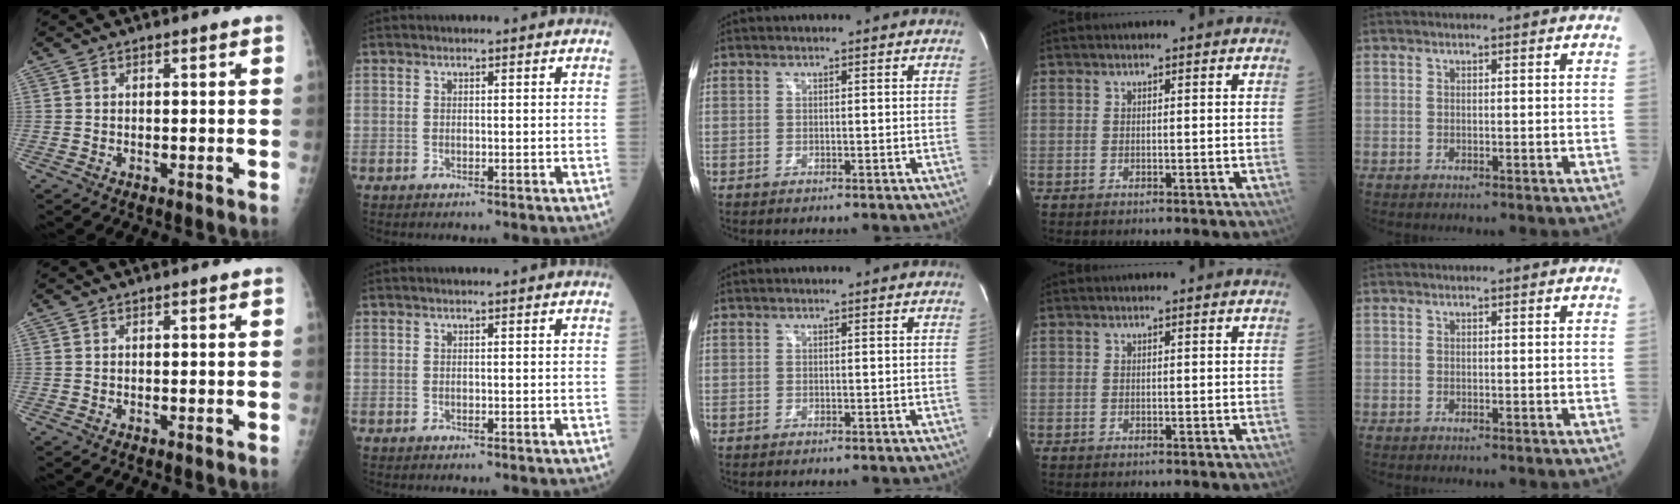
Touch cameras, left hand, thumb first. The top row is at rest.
{}